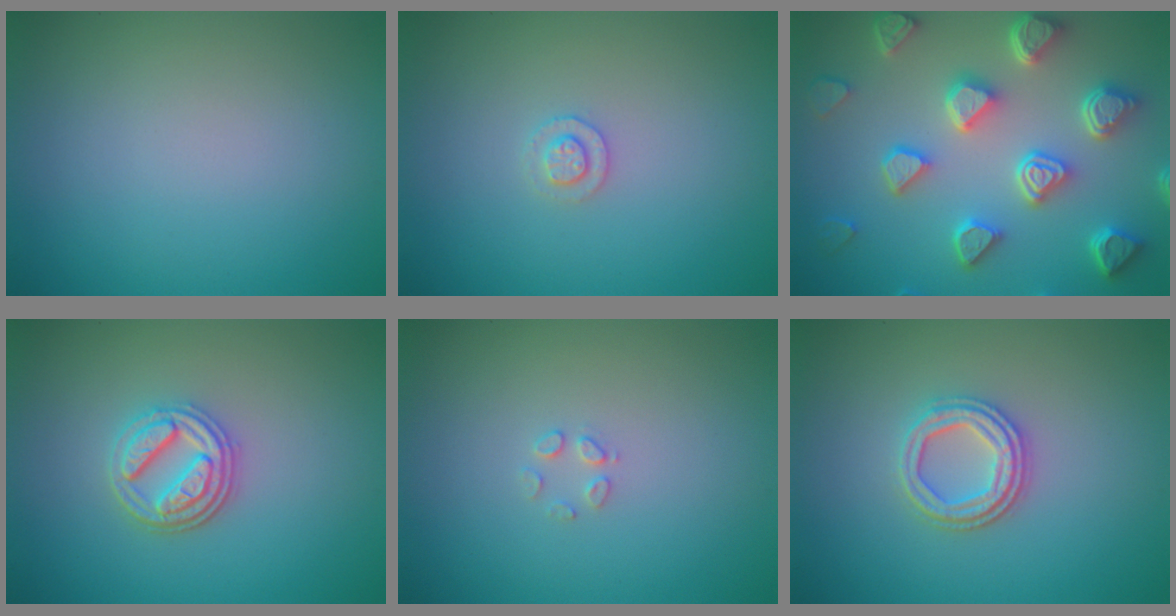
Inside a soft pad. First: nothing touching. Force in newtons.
{"total": 1.3, "press": 1.2, "slide": 0.3}
{"total": 7.1, "press": 5.7, "slide": 4.2}
{"total": 3.6, "press": 3.1, "slide": 1.7}
{"total": 1.0, "press": 1.0, "slide": 0.1}
{"total": 3.3, "press": 2.9, "slide": 1.5}